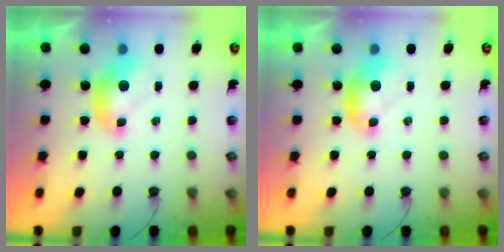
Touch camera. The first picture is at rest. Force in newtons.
{"total": 0.0}